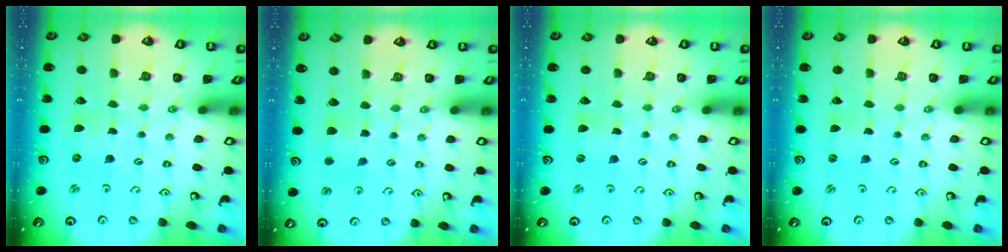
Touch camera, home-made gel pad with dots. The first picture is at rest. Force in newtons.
{"total": 4.5, "press": 4.5, "slide": 0.6}
{"total": 0.0}
{"total": 0.0}